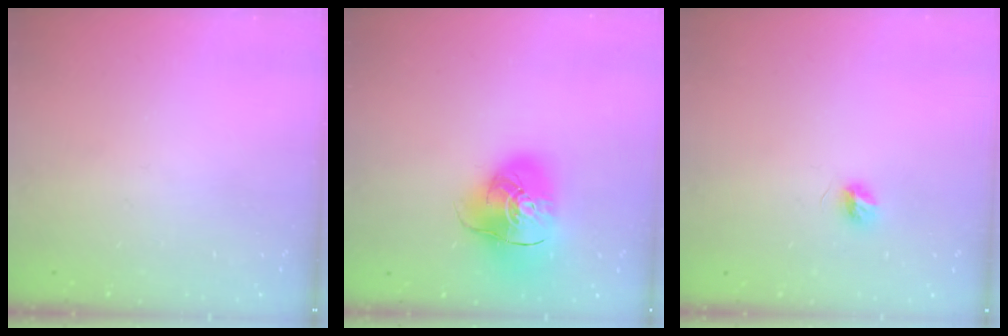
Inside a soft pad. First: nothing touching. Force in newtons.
{"total": 15.4, "press": 15.2, "slide": 2.3}
{"total": 5.0, "press": 5.0, "slide": 0.6}